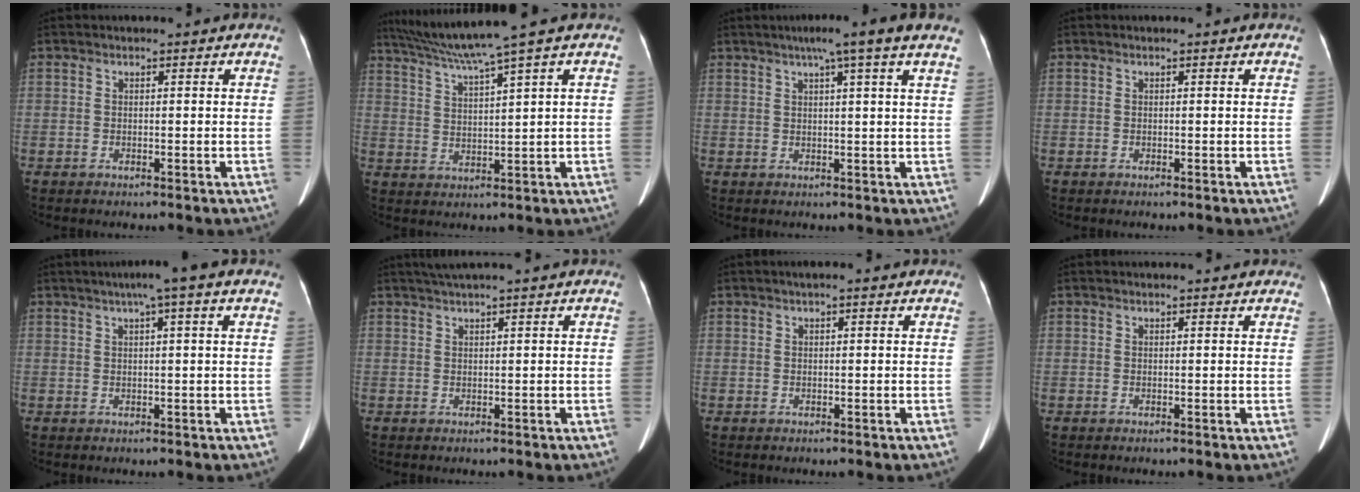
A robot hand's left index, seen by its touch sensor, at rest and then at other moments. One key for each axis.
{"total": 8.1, "fx": 6.3, "fy": -2.4, "fz": 4.5, "tx": -0.083, "ty": 0.003, "tz": 0.116}
{"total": 8.1, "fx": 5.6, "fy": -1.1, "fz": 5.7, "tx": -0.080, "ty": 0.021, "tz": 0.062}
{"total": 0.0}
{"total": 5.6, "fx": 3.3, "fy": -0.5, "fz": 4.6, "tx": -0.069, "ty": 0.025, "tz": 0.046}
{"total": 2.2, "fx": 1.8, "fy": -0.4, "fz": 1.3, "tx": -0.023, "ty": 0.020, "tz": 0.040}
{"total": 1.7, "fx": 1.2, "fy": 0.3, "fz": 1.2, "tx": -0.017, "ty": 0.018, "tz": 0.013}
{"total": 4.0, "fx": 3.7, "fy": 0.9, "fz": 1.4, "tx": -0.017, "ty": 0.020, "tz": 0.032}